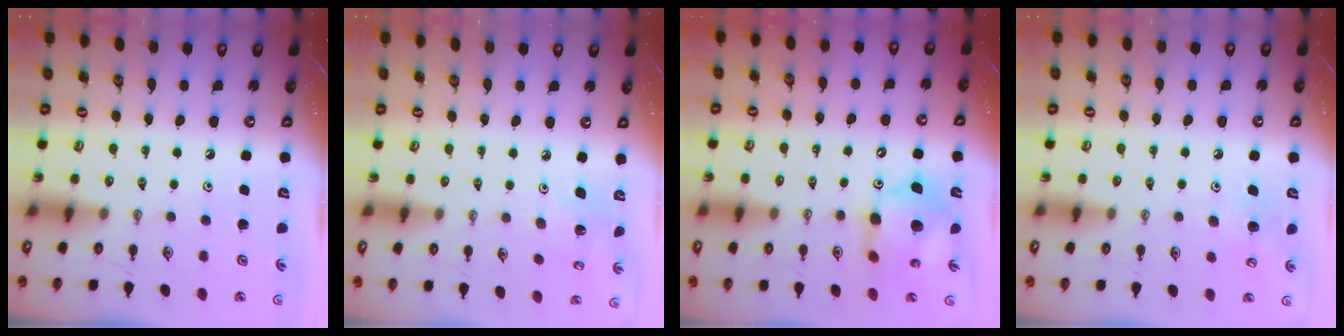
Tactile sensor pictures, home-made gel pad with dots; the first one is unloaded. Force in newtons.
{"total": 3.3, "press": 3.3, "slide": 0.2}
{"total": 12.2, "press": 12.1, "slide": 1.1}
{"total": 6.8, "press": 6.8, "slide": 0.6}